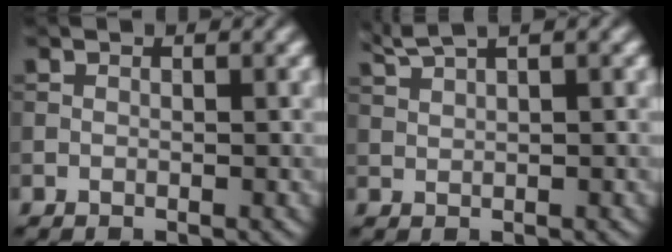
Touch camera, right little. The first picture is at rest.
{"total": 3.0, "force": [2.3, 0.5, 1.8], "torque": [-0.033, 0.011, 0.048]}